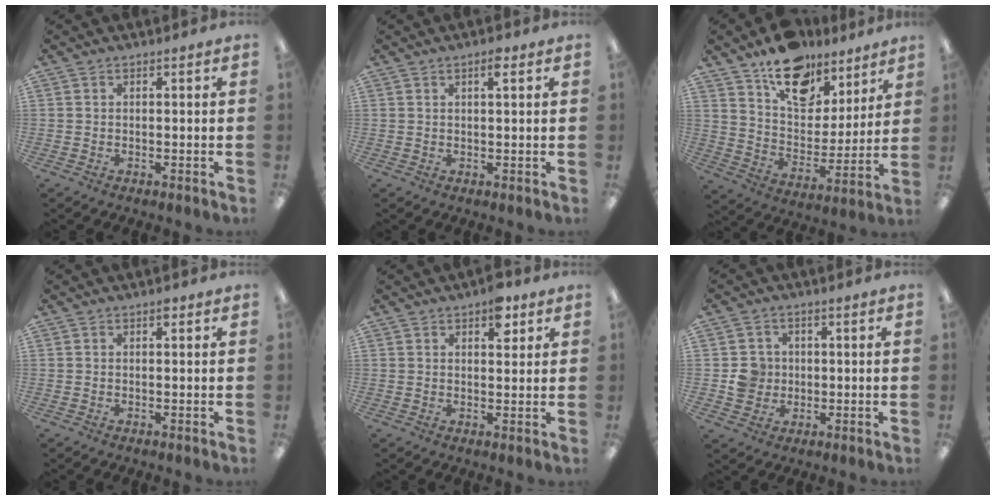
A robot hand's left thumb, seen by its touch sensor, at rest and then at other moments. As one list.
[{"total": 2.6, "force": [1.5, 0.6, 1.9], "torque": [-0.027, -0.003, 0.022]}, {"total": 15.8, "force": [11.1, 9.0, 6.8], "torque": [-0.104, -0.070, 0.200]}, {"total": 0.9, "force": [0.6, 0.4, 0.7], "torque": [-0.007, -0.001, 0.007]}, {"total": 6.0, "force": [3.4, 3.1, 3.9], "torque": [-0.036, -0.015, 0.052]}, {"total": 5.4, "force": [-0.1, 5.2, 1.3], "torque": [-0.018, 0.009, -0.001]}]